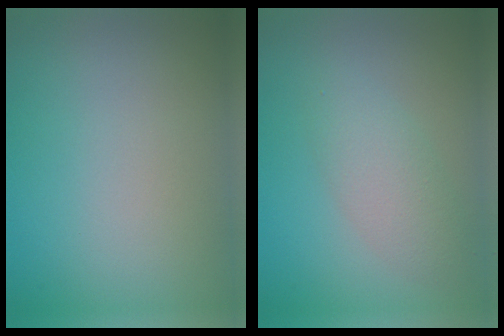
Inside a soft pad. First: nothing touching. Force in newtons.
{"total": 2.9, "press": 2.9, "slide": 0.1}